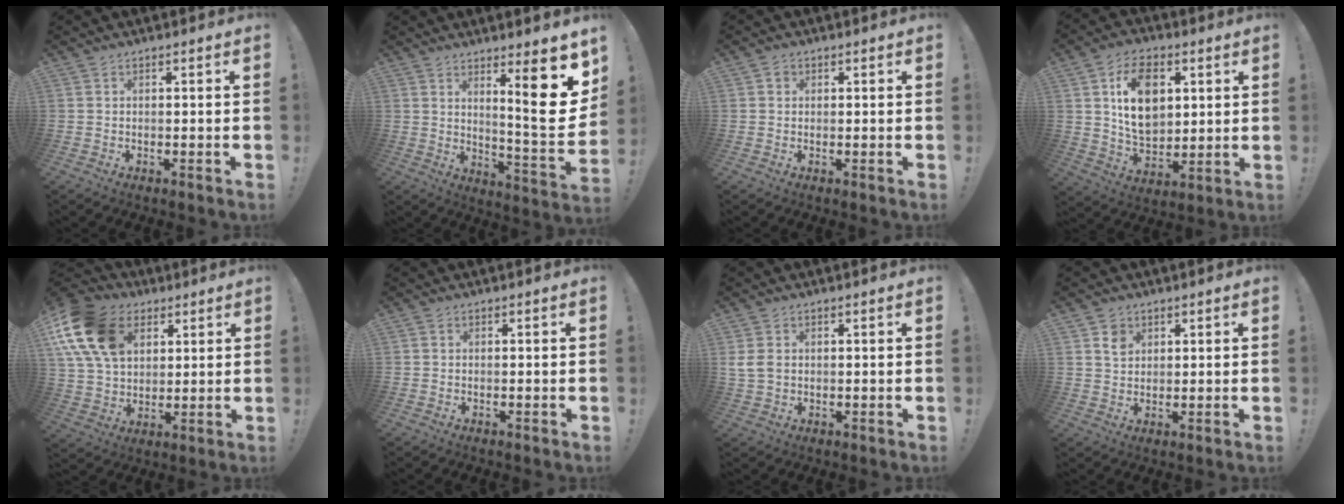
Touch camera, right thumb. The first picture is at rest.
{"total": 16.1, "force": [7.3, 2.2, 14.1], "torque": [-0.184, -0.069, 0.103]}
{"total": 1.2, "force": [0.5, 1.1, 0.2], "torque": [-0.003, 0.001, 0.009]}
{"total": 14.9, "force": [4.6, 10.3, 9.7], "torque": [-0.154, -0.008, 0.084]}
{"total": 19.3, "force": [7.5, 13.9, 11.1], "torque": [-0.199, -0.020, 0.146]}
{"total": 0.0}
{"total": 4.2, "force": [1.0, 3.1, 2.6], "torque": [-0.052, 0.002, 0.022]}
{"total": 4.2, "force": [2.4, 3.2, 1.0], "torque": [0.002, -0.016, 0.041]}